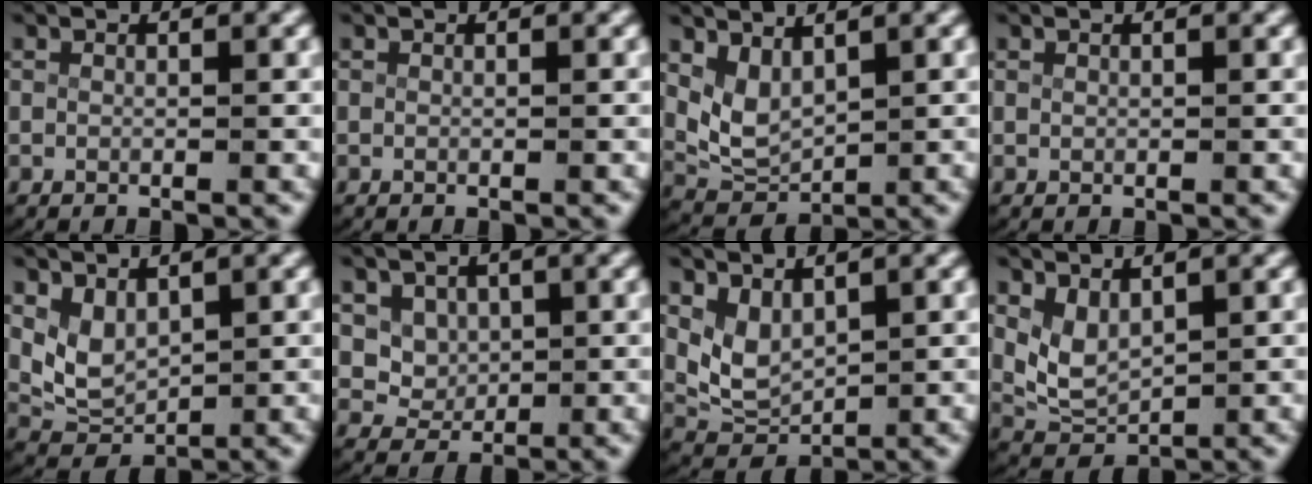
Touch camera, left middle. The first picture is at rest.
{"total": 0.0}
{"total": 6.2, "force": [1.0, 5.2, 3.2], "torque": [-0.090, -0.020, 0.023]}
{"total": 0.0}
{"total": 5.8, "force": [0.9, 4.9, 2.9], "torque": [-0.081, -0.021, 0.022]}
{"total": 4.7, "force": [0.6, 4.4, 1.5], "torque": [-0.054, -0.022, 0.019]}
{"total": 6.2, "force": [1.0, 5.2, 3.2], "torque": [-0.087, -0.020, 0.023]}
{"total": 5.5, "force": [1.0, 4.5, 2.9], "torque": [-0.084, -0.019, 0.024]}